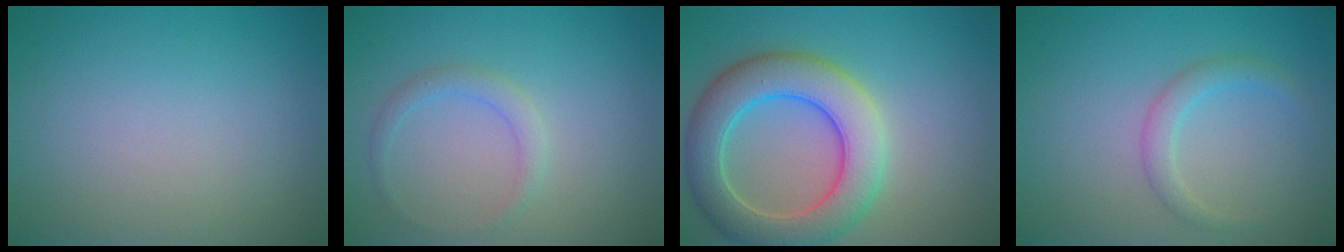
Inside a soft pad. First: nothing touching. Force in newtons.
{"total": 1.5, "press": 1.5, "slide": 0.0}
{"total": 7.5, "press": 7.5, "slide": 0.7}
{"total": 1.9, "press": 1.9, "slide": 0.2}